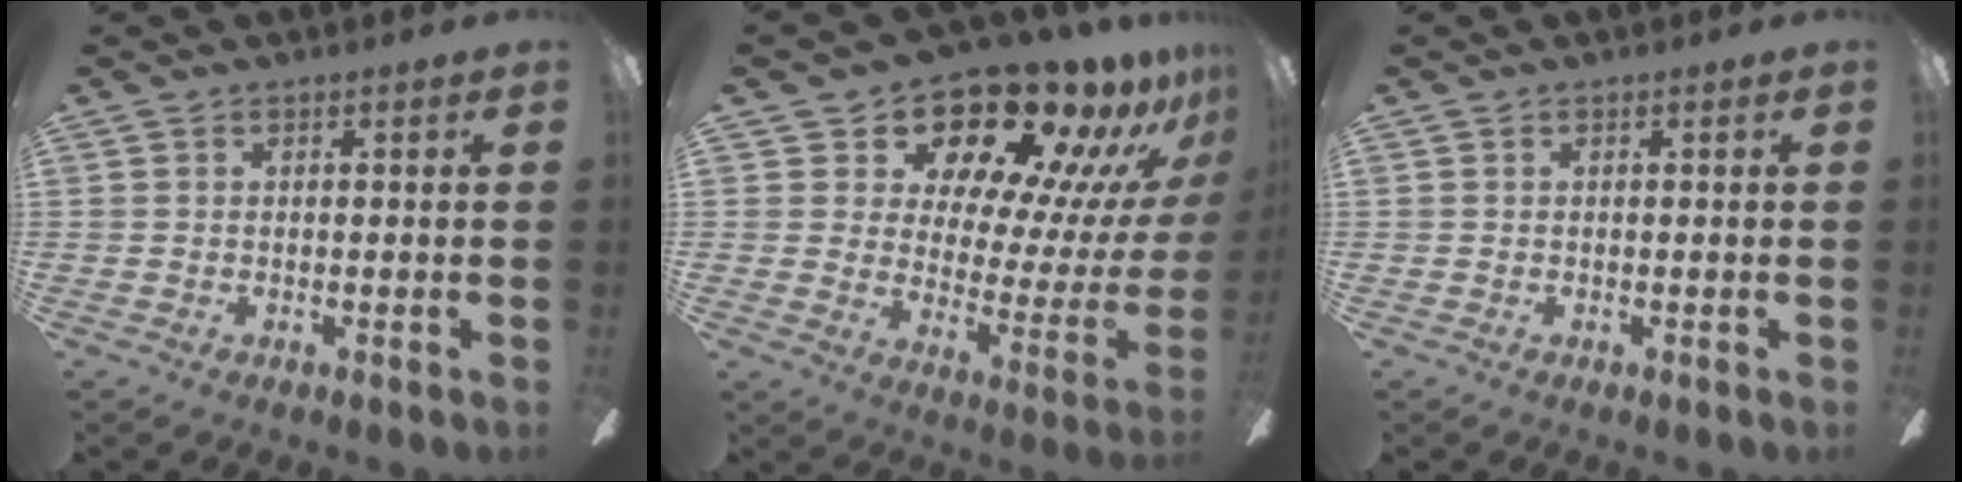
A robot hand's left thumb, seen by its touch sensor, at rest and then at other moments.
{"total": 19.4, "force": [16.0, 7.6, 8.1], "torque": [-0.130, -0.121, 0.273]}
{"total": 0.0}